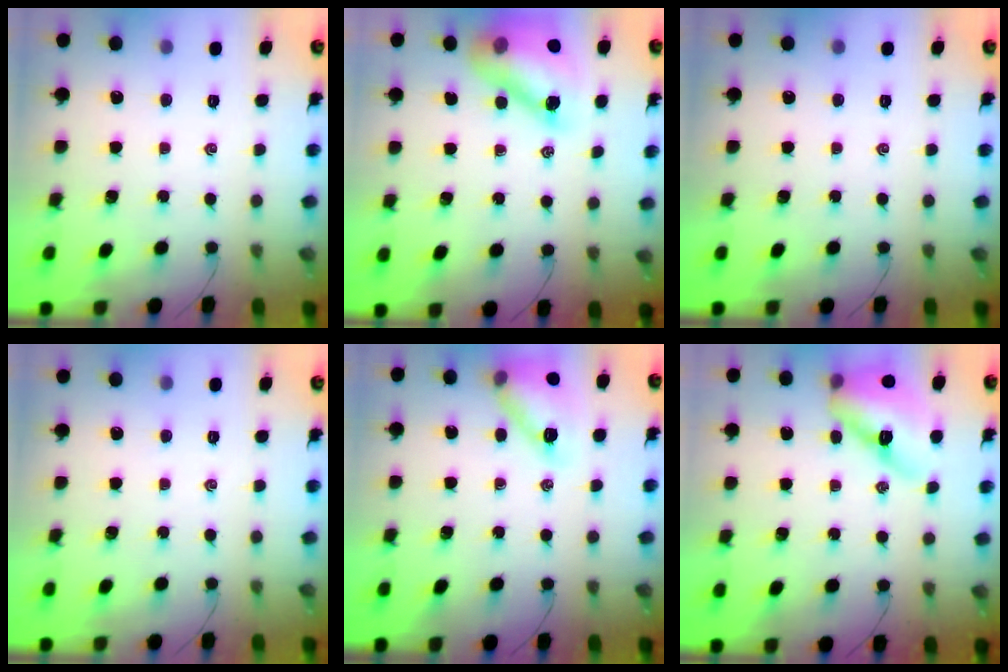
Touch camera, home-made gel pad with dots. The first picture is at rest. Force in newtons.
{"total": 14.7, "press": 14.1, "slide": 4.1}
{"total": 0.0}
{"total": 0.0}
{"total": 14.2, "press": 14.1, "slide": 1.6}
{"total": 12.5, "press": 11.9, "slide": 3.7}